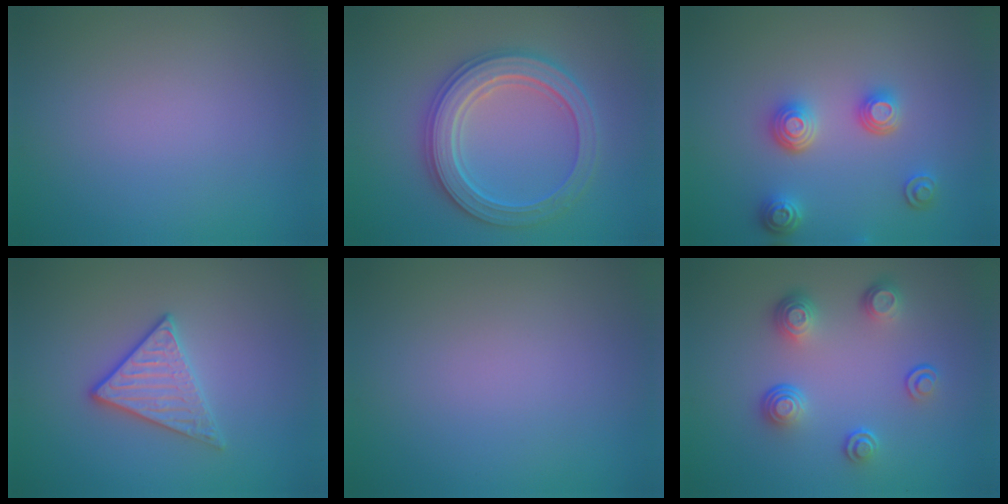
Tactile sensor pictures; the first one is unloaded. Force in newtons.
{"total": 5.4, "press": 5.3, "slide": 1.0}
{"total": 3.5, "press": 3.1, "slide": 1.8}
{"total": 2.8, "press": 2.7, "slide": 0.6}
{"total": 0.0}
{"total": 4.0, "press": 3.0, "slide": 2.6}